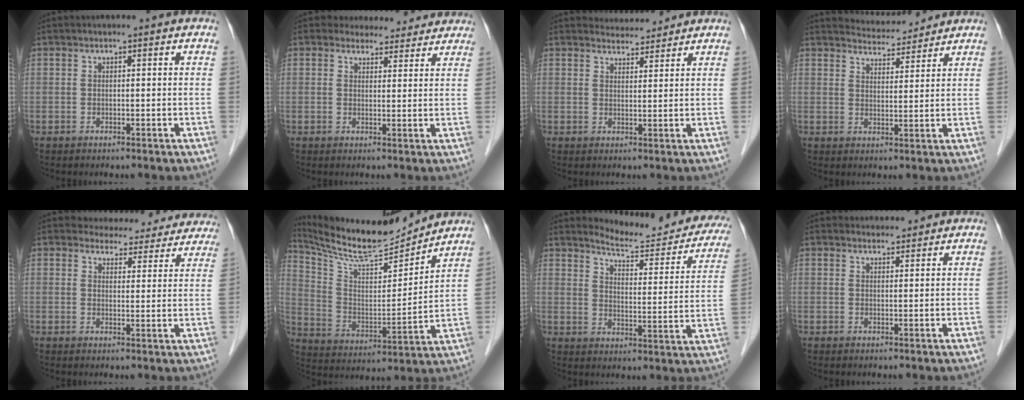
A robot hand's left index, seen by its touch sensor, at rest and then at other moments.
{"total": 6.5, "force": [6.0, 2.5, 0.4], "torque": [0.005, 0.008, 0.062]}
{"total": 3.4, "force": [3.3, 0.6, -0.2], "torque": [-0.005, 0.007, 0.055]}
{"total": 5.7, "force": [5.6, 0.9, 0.4], "torque": [-0.014, 0.011, 0.087]}
{"total": 13.2, "force": [12.4, 4.2, 1.4], "torque": [0.014, -0.012, 0.126]}
{"total": 15.8, "force": [15.1, 0.6, 4.9], "torque": [-0.106, -0.010, 0.266]}
{"total": 17.3, "force": [16.1, 2.8, 5.8], "torque": [-0.064, -0.063, 0.188]}
{"total": 2.1, "force": [2.0, 0.4, -0.2], "torque": [-0.004, 0.008, 0.033]}